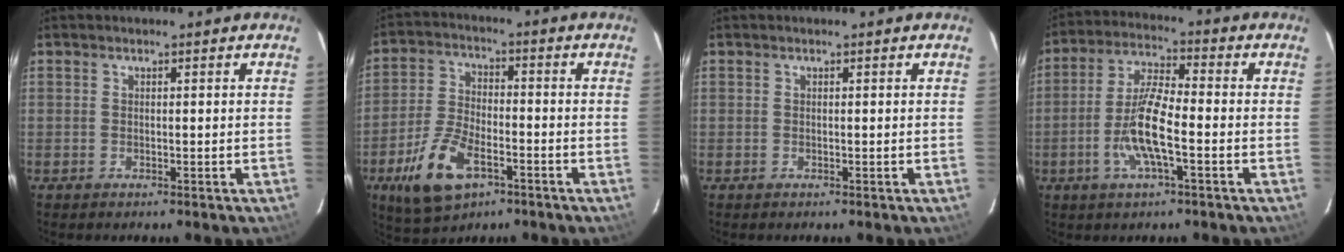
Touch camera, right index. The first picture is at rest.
{"total": 12.4, "force": [-6.2, 6.1, 8.8], "torque": [-0.200, -0.011, -0.111]}
{"total": 0.0}
{"total": 9.6, "force": [-3.1, 1.9, 8.9], "torque": [-0.182, -0.001, -0.061]}